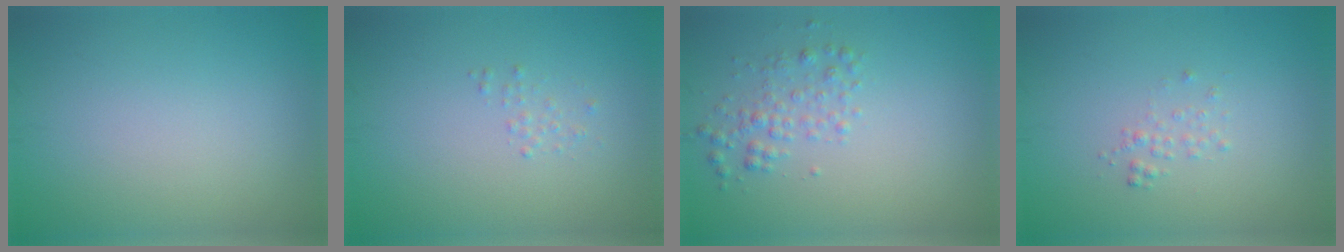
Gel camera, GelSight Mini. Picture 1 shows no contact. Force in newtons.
{"total": 0.6, "press": 0.6, "slide": 0.1}
{"total": 1.9, "press": 1.9, "slide": 0.1}
{"total": 0.9, "press": 0.9, "slide": 0.1}